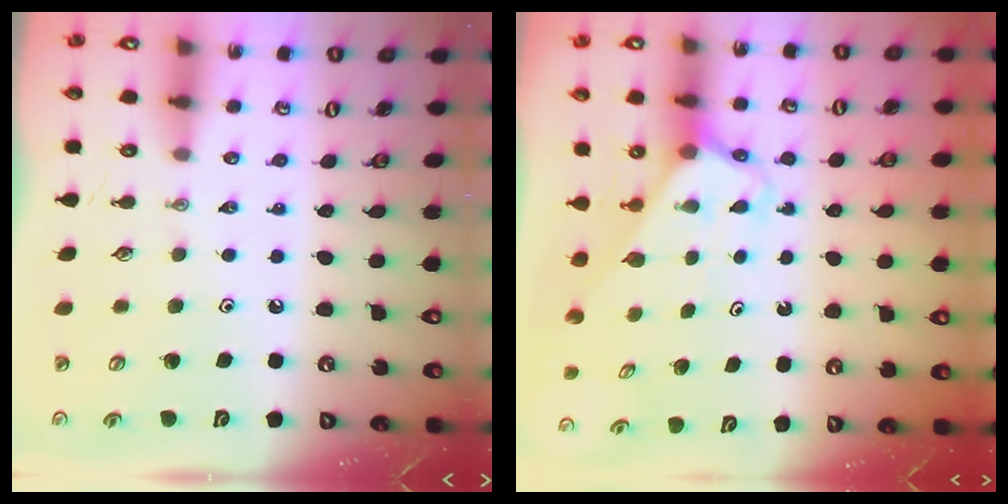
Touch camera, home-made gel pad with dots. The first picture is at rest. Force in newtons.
{"total": 2.7, "press": 2.7, "slide": 0.1}